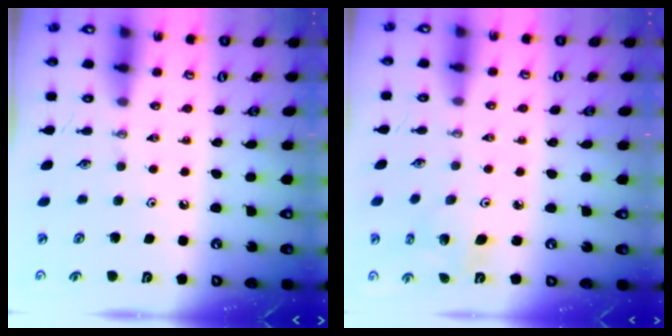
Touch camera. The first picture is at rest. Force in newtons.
{"total": 3.5, "press": 3.5, "slide": 0.2}